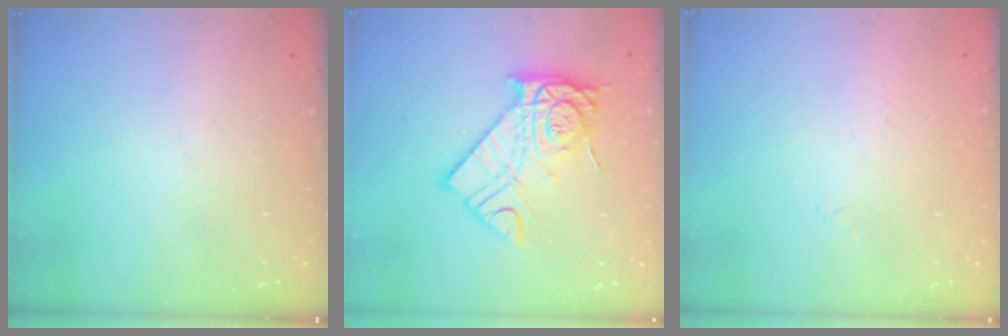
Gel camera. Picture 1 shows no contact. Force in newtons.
{"total": 14.9, "press": 14.8, "slide": 1.1}
{"total": 1.7, "press": 1.6, "slide": 0.4}